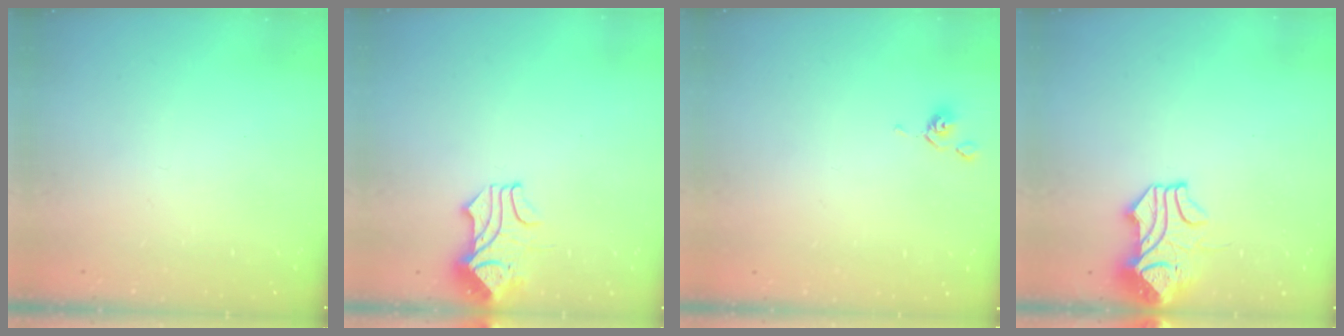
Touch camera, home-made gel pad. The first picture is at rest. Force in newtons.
{"total": 1.8, "press": 1.4, "slide": 1.2}
{"total": 1.8, "press": 1.8, "slide": 0.1}
{"total": 6.1, "press": 6.1, "slide": 0.6}